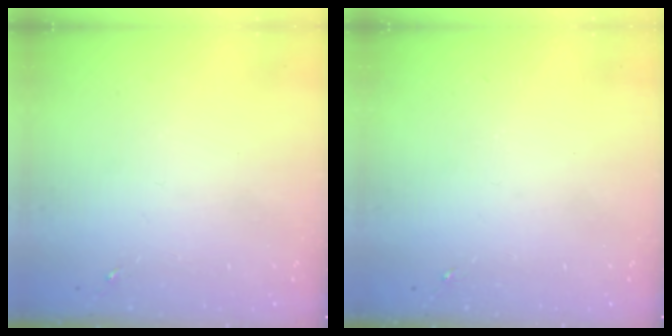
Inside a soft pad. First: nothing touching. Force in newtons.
{"total": 0.0}